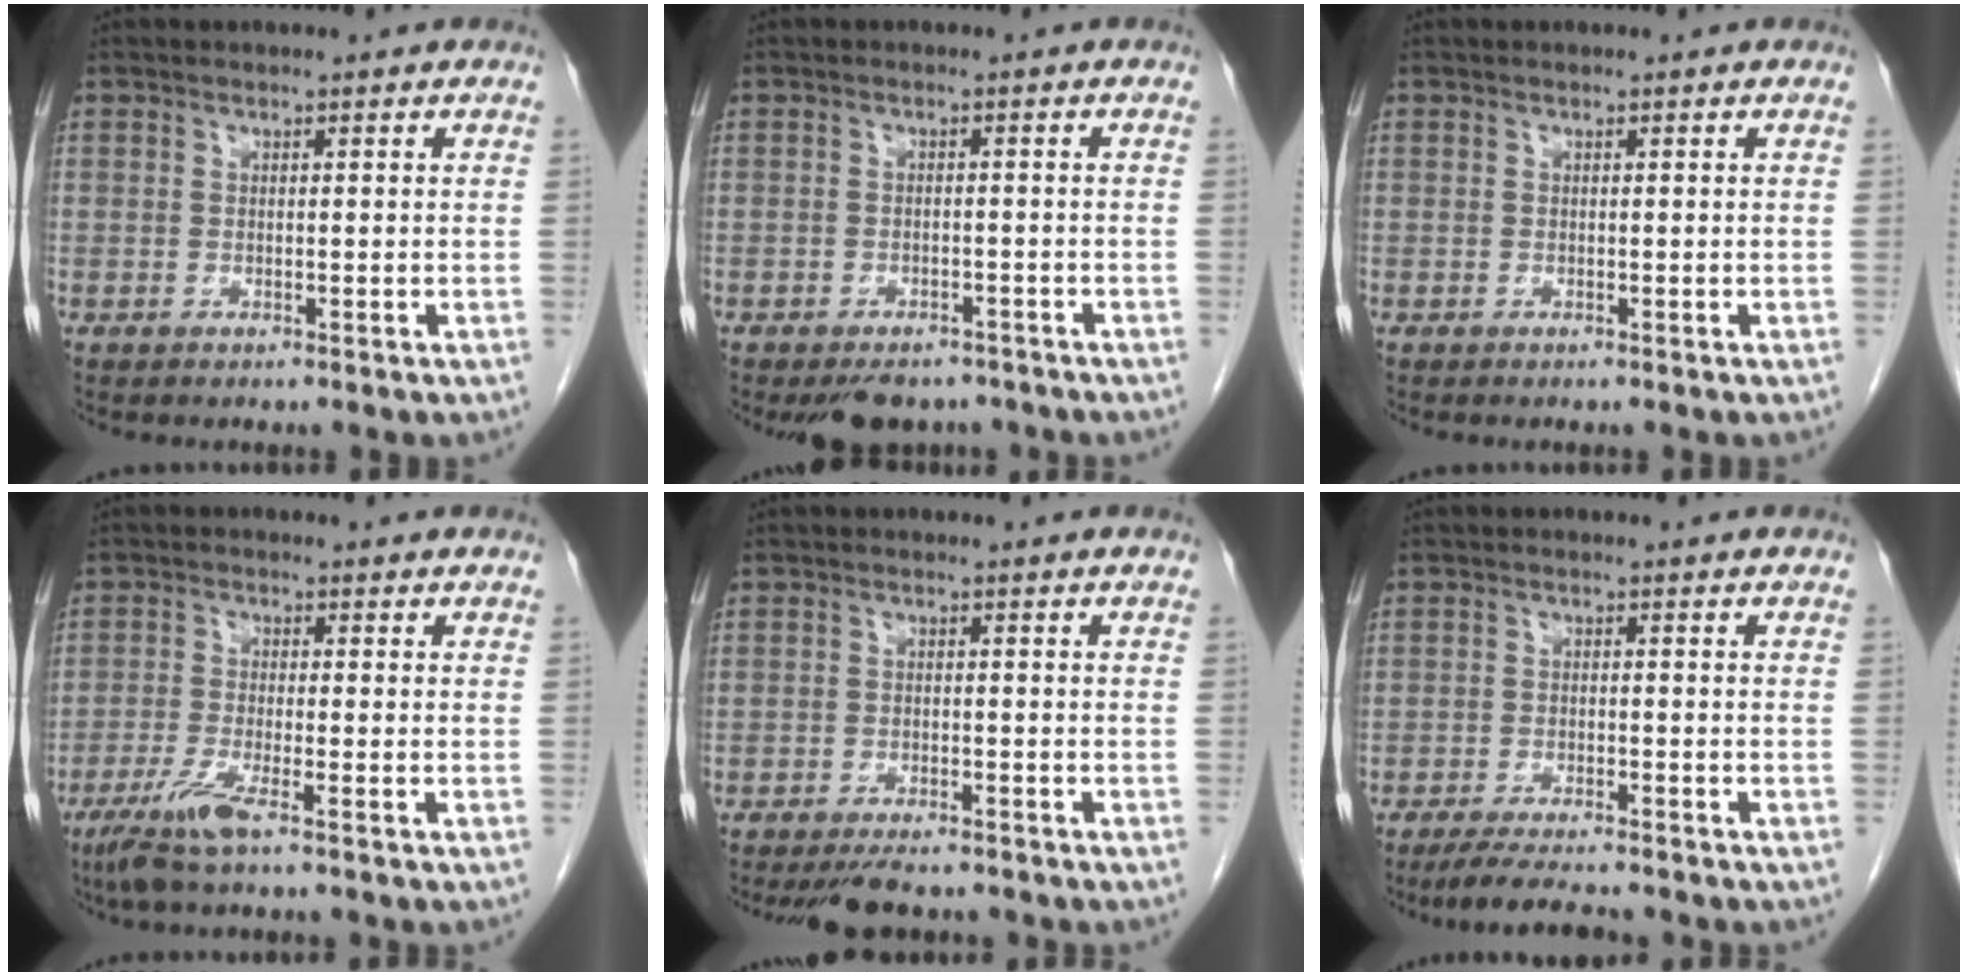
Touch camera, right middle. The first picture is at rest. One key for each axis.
{"total": 5.2, "fx": -4.4, "fy": 2.5, "fz": 1.3, "tx": -0.006, "ty": 0.004, "tz": -0.059}
{"total": 0.0}
{"total": 5.0, "fx": -3.3, "fy": -0.1, "fz": 3.8, "tx": -0.082, "ty": -0.014, "tz": -0.068}
{"total": 5.1, "fx": -4.6, "fy": 1.0, "fz": 2.0, "tx": -0.026, "ty": -0.009, "tz": -0.072}
{"total": 6.5, "fx": -5.7, "fy": 0.5, "fz": 2.9, "tx": -0.049, "ty": -0.018, "tz": -0.095}